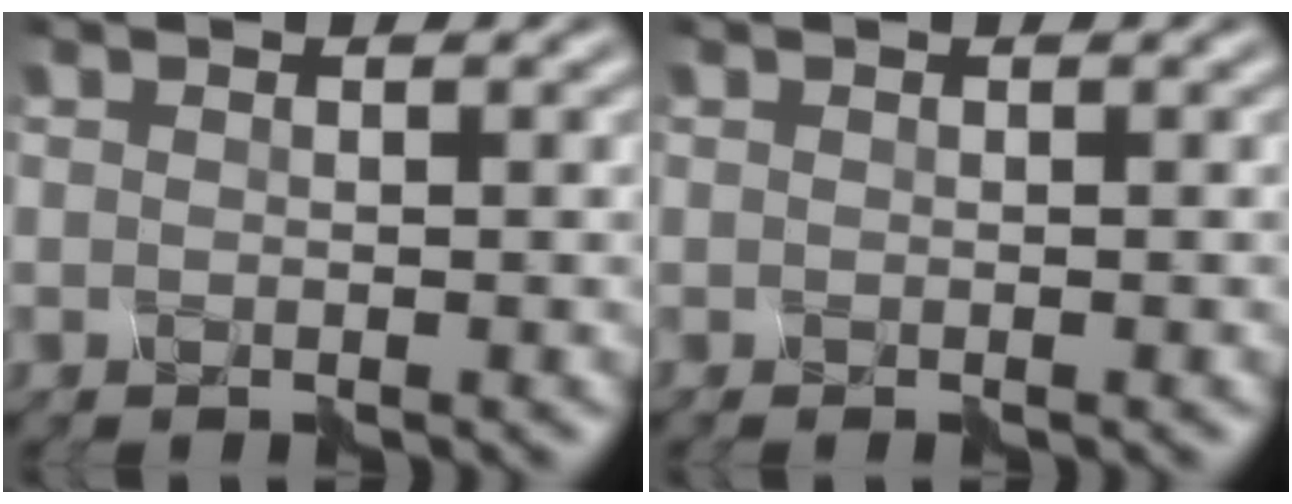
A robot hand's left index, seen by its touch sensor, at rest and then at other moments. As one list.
[{"total": 0.0}]